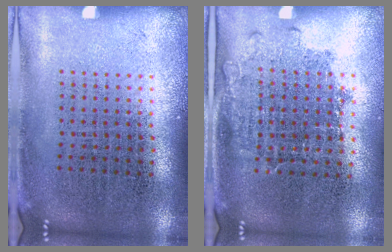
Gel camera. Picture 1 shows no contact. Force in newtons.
{"total": 1.2, "press": 0.9, "slide": 0.8}